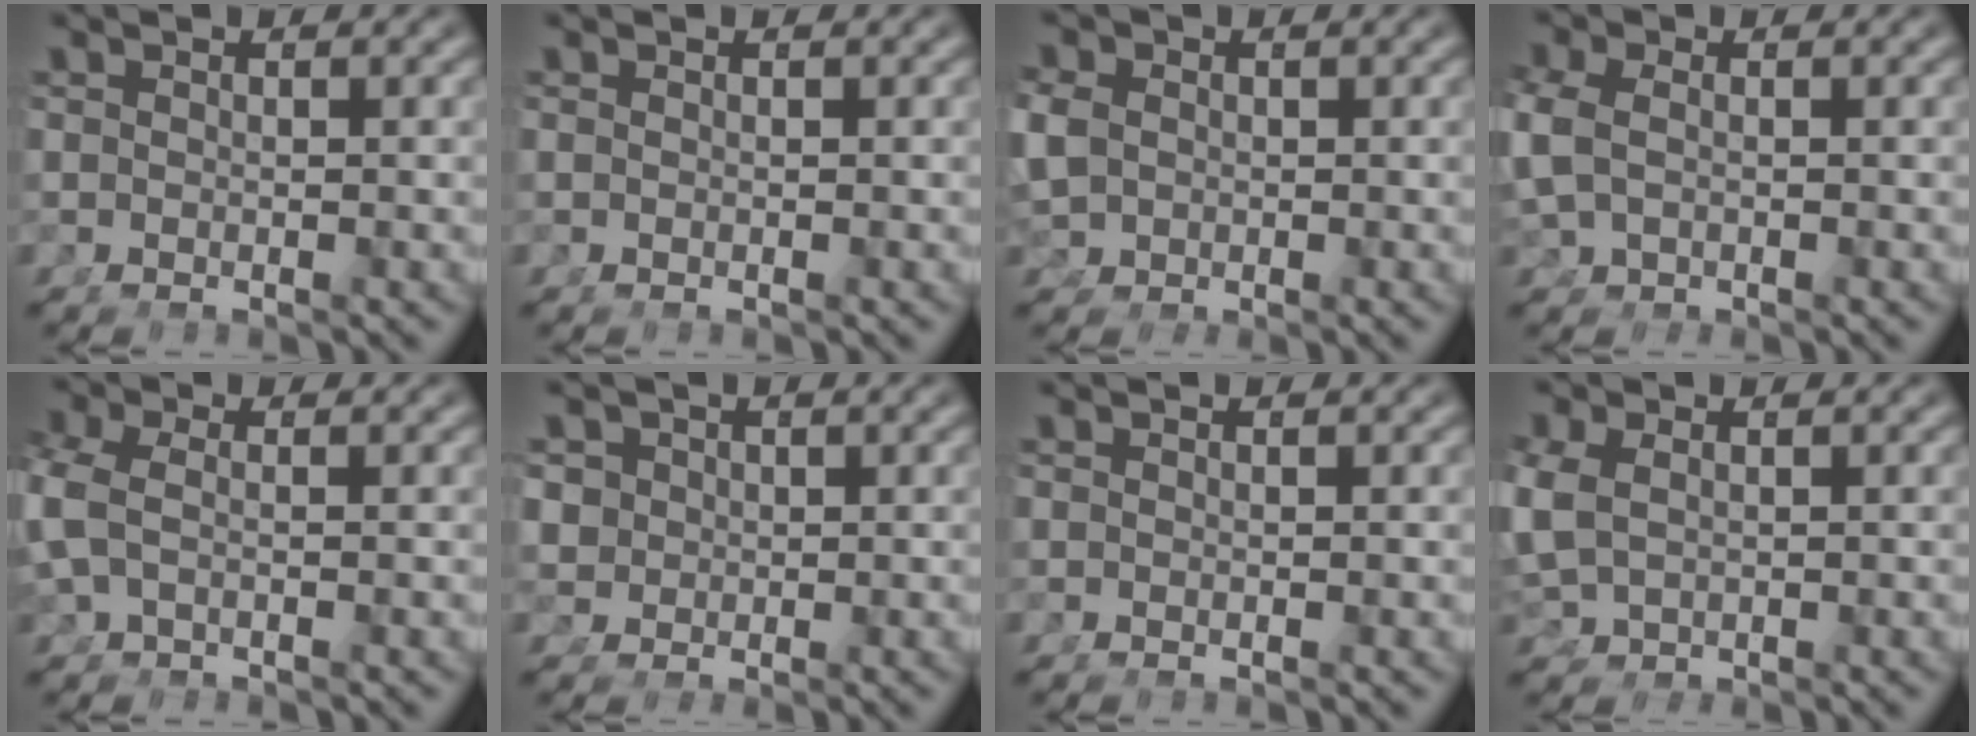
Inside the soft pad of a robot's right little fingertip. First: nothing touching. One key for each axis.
{"total": 0.0}
{"total": 2.4, "fx": -0.2, "fy": 2.1, "fz": 1.1, "tx": -0.034, "ty": -0.013, "tz": 0.008}
{"total": 2.0, "fx": 0.2, "fy": 1.4, "fz": 1.5, "tx": -0.056, "ty": -0.012, "tz": 0.018}
{"total": 2.4, "fx": -0.1, "fy": 1.3, "fz": 2.0, "tx": -0.065, "ty": -0.008, "tz": 0.009}
{"total": 2.9, "fx": 0.5, "fy": 2.7, "fz": 1.2, "tx": -0.034, "ty": -0.010, "tz": 0.017}
{"total": 0.0}
{"total": 2.3, "fx": 0.3, "fy": 1.8, "fz": 1.4, "tx": -0.051, "ty": -0.013, "tz": 0.025}